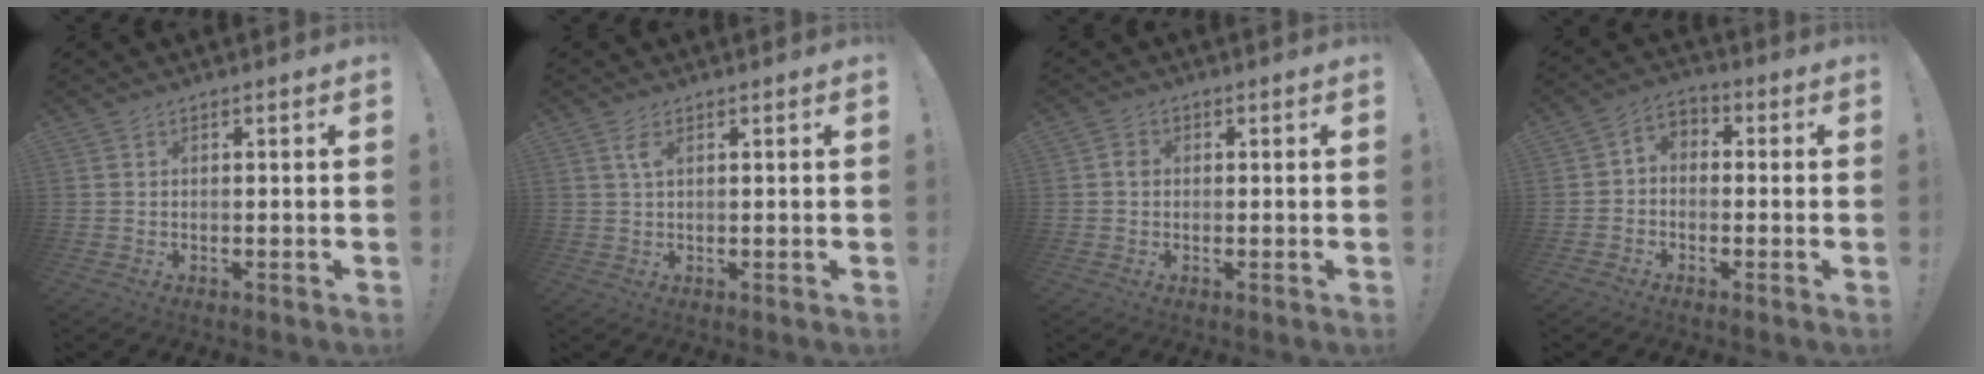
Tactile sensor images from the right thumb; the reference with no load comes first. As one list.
[{"total": 2.5, "force": [0.9, 0.8, 2.2], "torque": [-0.039, -0.001, 0.013]}, {"total": 1.9, "force": [-0.4, 1.5, 1.0], "torque": [-0.010, 0.002, -0.009]}, {"total": 4.4, "force": [-2.7, 3.0, 1.8], "torque": [-0.031, 0.019, -0.050]}]